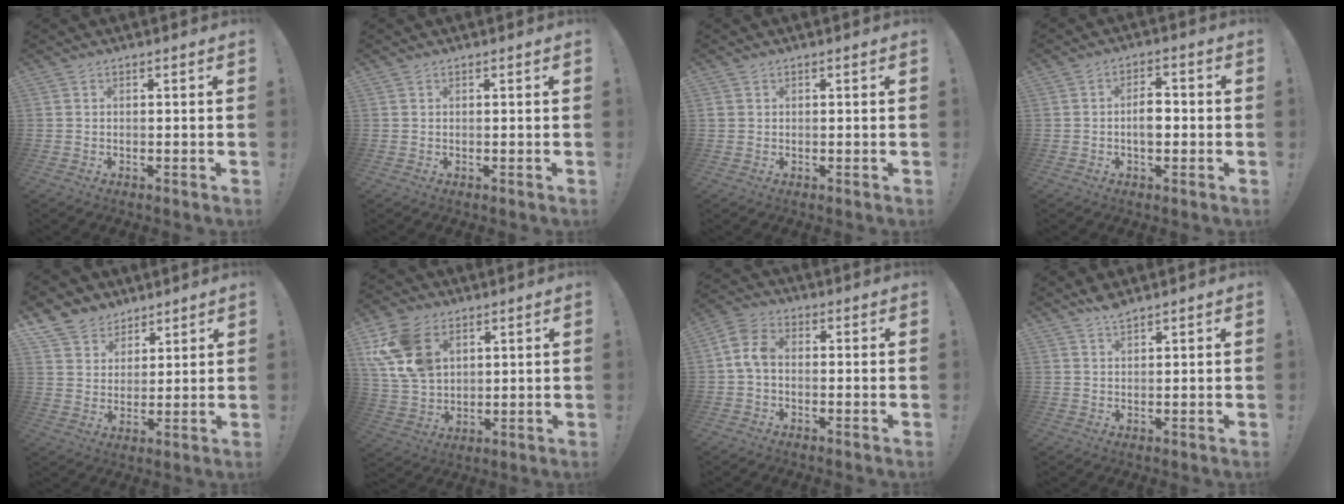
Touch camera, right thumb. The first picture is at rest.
{"total": 0.0}
{"total": 1.2, "force": [0.6, 1.0, 0.2], "torque": [-0.003, 0.003, 0.011]}
{"total": 6.1, "force": [-0.8, 3.8, 4.8], "torque": [-0.070, 0.007, -0.019]}
{"total": 8.4, "force": [6.4, 5.5, 0.7], "torque": [-0.026, -0.052, 0.128]}
{"total": 16.0, "force": [7.0, 11.1, 9.1], "torque": [-0.178, -0.025, 0.139]}
{"total": 7.1, "force": [-0.3, 4.5, 5.4], "torque": [-0.115, 0.011, -0.002]}
{"total": 3.4, "force": [3.0, 0.8, 1.6], "torque": [-0.020, -0.020, 0.051]}